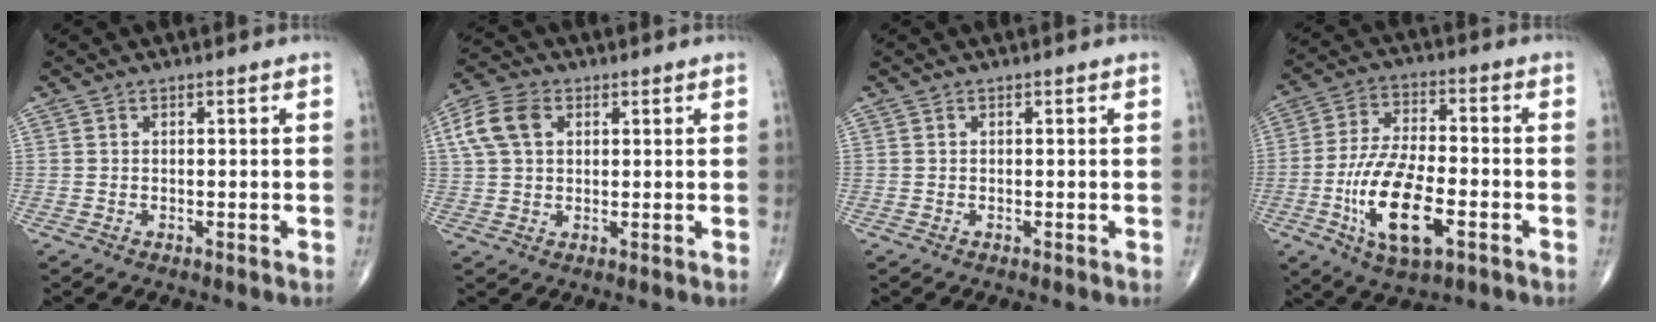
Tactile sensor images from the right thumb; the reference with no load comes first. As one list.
[{"total": 8.1, "force": [2.4, 5.5, 5.4], "torque": [-0.112, 0.013, 0.044]}, {"total": 0.0}, {"total": 15.7, "force": [-5.1, 6.6, 13.2], "torque": [-0.252, 0.015, -0.087]}]